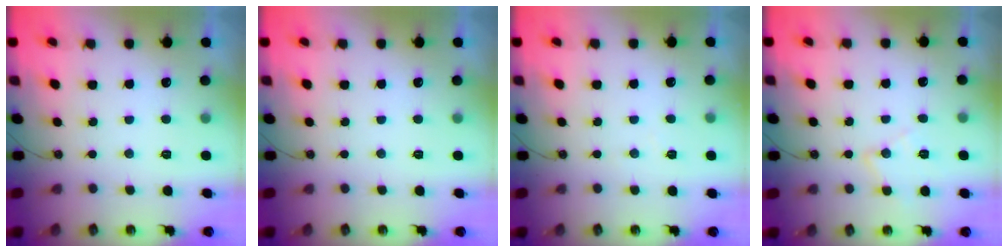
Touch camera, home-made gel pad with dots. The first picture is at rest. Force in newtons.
{"total": 0.0}
{"total": 2.9, "press": 2.9, "slide": 0.5}
{"total": 8.2, "press": 8.1, "slide": 0.6}